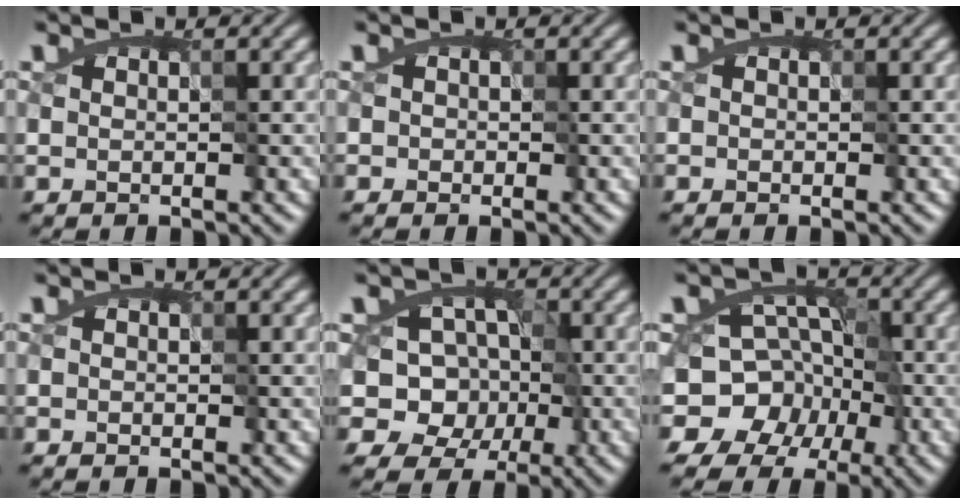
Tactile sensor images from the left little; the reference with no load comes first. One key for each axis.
{"total": 0.8, "fx": -0.3, "fy": 0.7, "fz": 0.3, "tx": -0.004, "ty": 0.006, "tz": -0.008}
{"total": 0.0}
{"total": 0.0}
{"total": 7.9, "fx": -2.3, "fy": 6.8, "fz": 3.4, "tx": -0.024, "ty": 0.027, "tz": -0.067}
{"total": 11.7, "fx": -6.3, "fy": 8.9, "fz": 4.0, "tx": -0.046, "ty": 0.003, "tz": -0.127}